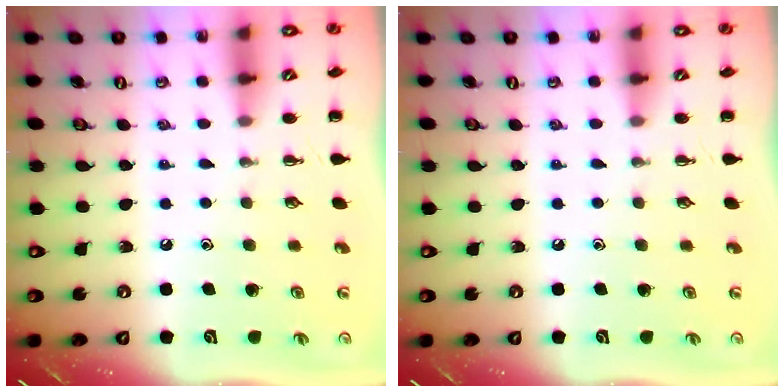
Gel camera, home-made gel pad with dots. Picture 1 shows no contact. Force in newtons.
{"total": 0.0}